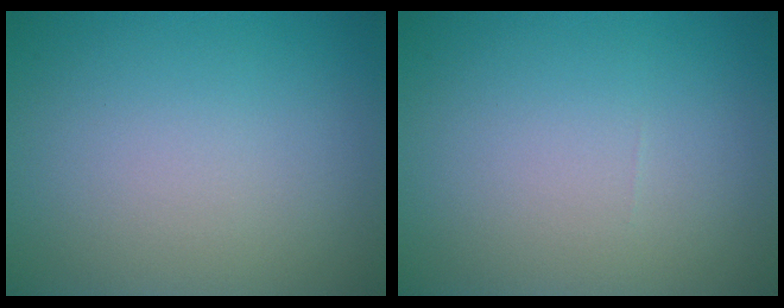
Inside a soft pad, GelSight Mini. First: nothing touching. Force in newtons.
{"total": 0.0}